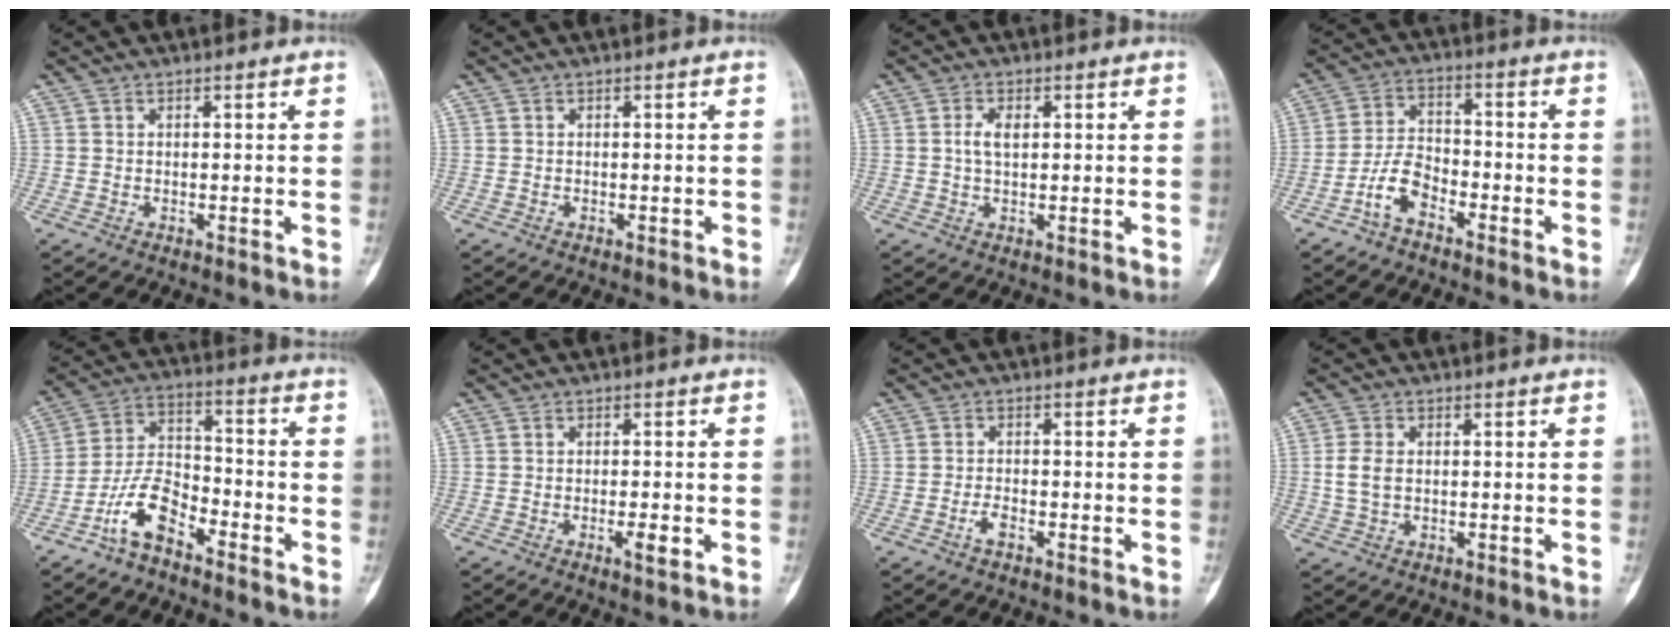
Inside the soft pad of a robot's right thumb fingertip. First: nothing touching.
{"total": 0.0}
{"total": 3.0, "force": [0.5, 1.7, 2.5], "torque": [-0.049, 0.004, 0.010]}
{"total": 6.6, "force": [-4.1, 3.4, 4.0], "torque": [-0.076, 0.034, -0.086]}
{"total": 9.2, "force": [-6.0, 4.1, 5.6], "torque": [-0.108, 0.057, -0.125]}
{"total": 2.6, "force": [-0.9, 0.6, 2.4], "torque": [-0.041, -0.003, -0.015]}
{"total": 2.1, "force": [-1.3, 0.8, 1.4], "torque": [-0.030, 0.008, -0.027]}
{"total": 3.9, "force": [0.2, 2.5, 3.0], "torque": [-0.065, 0.004, 0.003]}